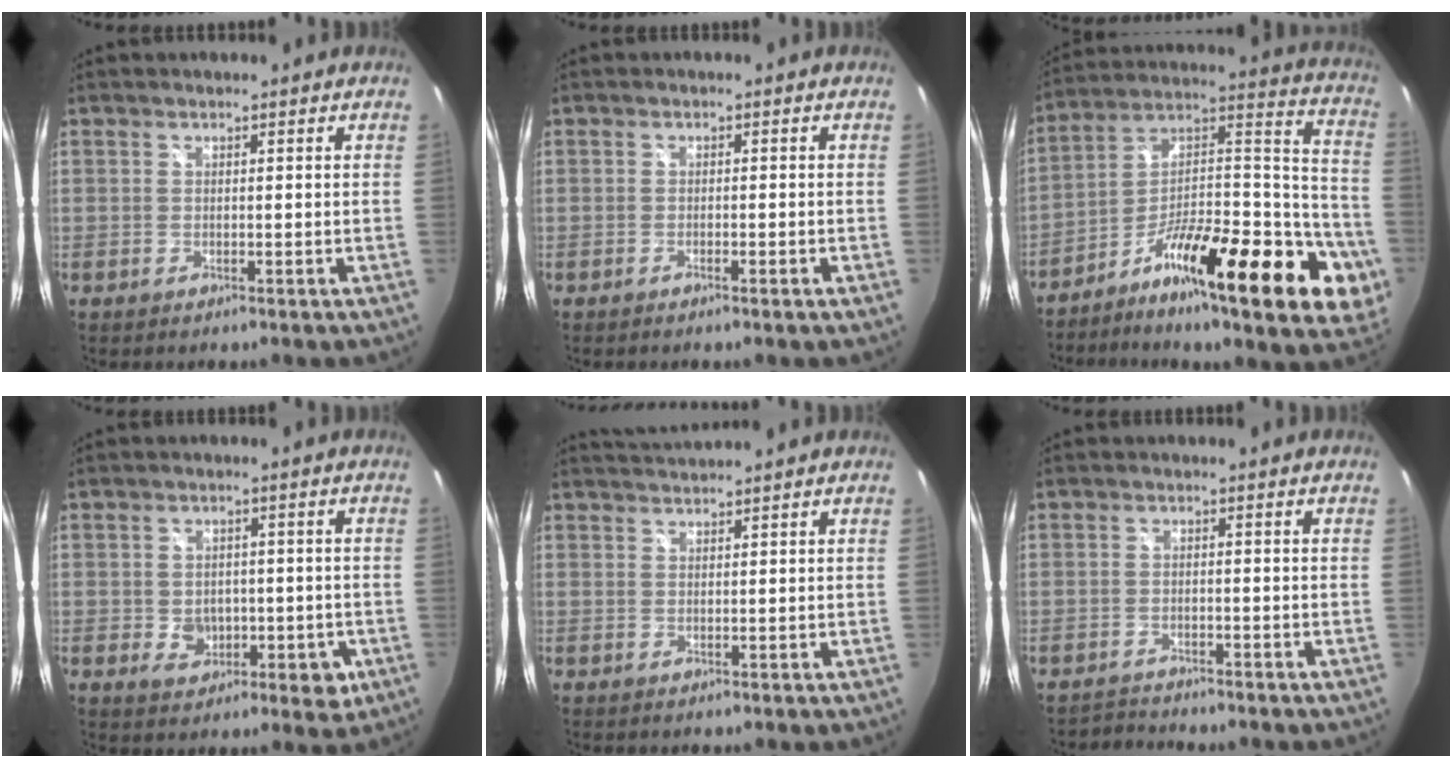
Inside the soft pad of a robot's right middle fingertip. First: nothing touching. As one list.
[{"total": 1.3, "force": [-0.9, -0.2, 0.9], "torque": [-0.016, 0.003, -0.015]}, {"total": 28.6, "force": [-14.3, 7.9, 23.4], "torque": [-0.286, 0.026, -0.222]}, {"total": 7.5, "force": [-1.8, 5.9, 4.4], "torque": [-0.080, -0.006, -0.018]}, {"total": 2.5, "force": [2.4, -0.6, 0.3], "torque": [-0.005, -0.001, 0.043]}, {"total": 2.2, "force": [-2.2, 0.3, -0.3], "torque": [-0.004, 0.001, -0.043]}]